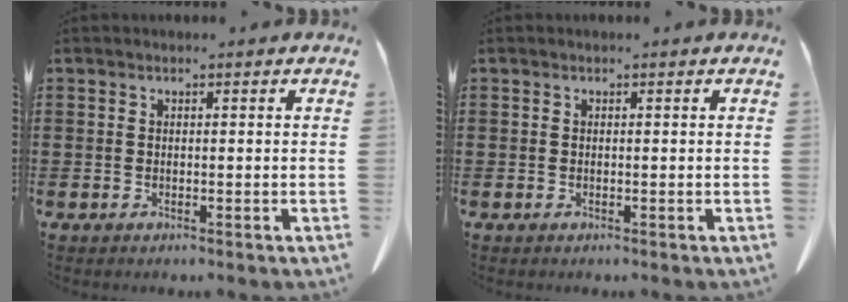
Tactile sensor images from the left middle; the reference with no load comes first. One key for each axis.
{"total": 0.0}